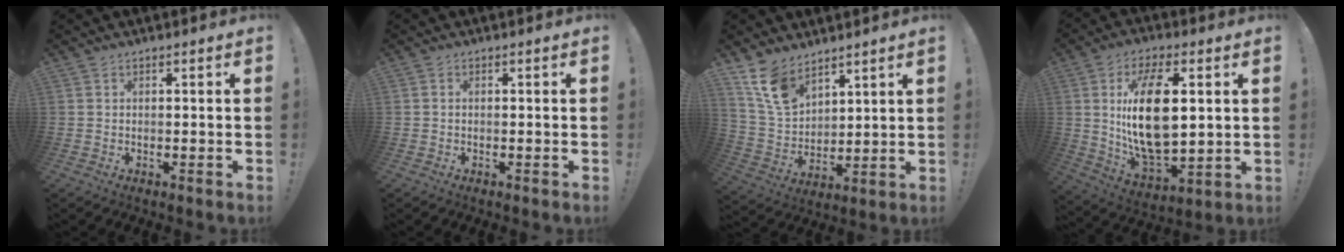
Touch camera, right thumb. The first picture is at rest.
{"total": 0.0}
{"total": 12.5, "force": [9.0, 6.9, 5.0], "torque": [-0.102, -0.055, 0.179]}
{"total": 20.0, "force": [3.5, 10.2, 16.9], "torque": [-0.328, -0.008, 0.055]}